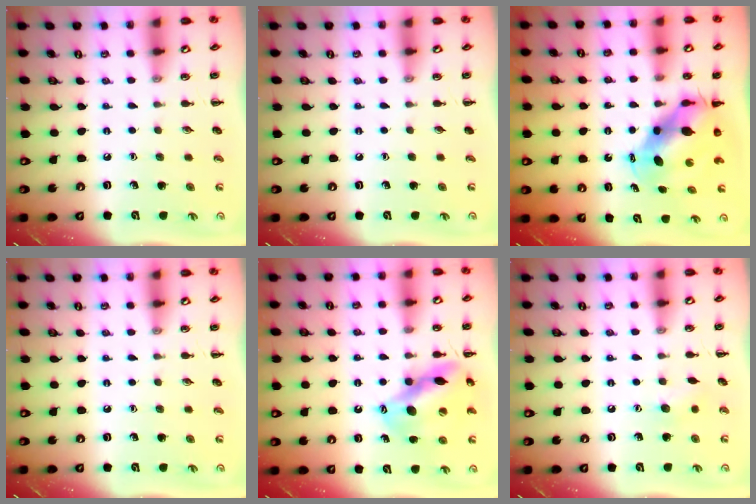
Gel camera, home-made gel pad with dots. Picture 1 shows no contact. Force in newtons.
{"total": 0.0}
{"total": 7.1, "press": 7.0, "slide": 1.5}
{"total": 0.0}
{"total": 13.6, "press": 13.2, "slide": 3.6}
{"total": 6.2, "press": 6.0, "slide": 1.6}